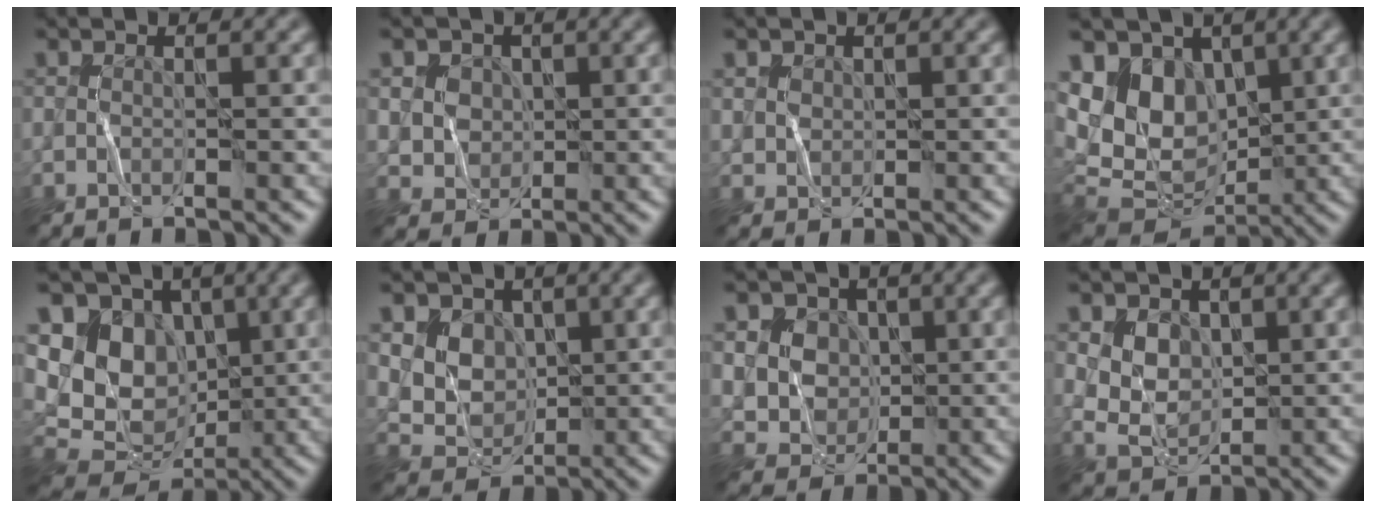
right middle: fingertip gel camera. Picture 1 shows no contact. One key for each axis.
{"total": 1.9, "fx": 0.9, "fy": 1.7, "fz": -0.3, "tx": -0.012, "ty": -0.005, "tz": 0.030}
{"total": 1.0, "fx": 0.7, "fy": 0.6, "fz": -0.3, "tx": 0.002, "ty": -0.003, "tz": 0.020}
{"total": 6.6, "fx": 2.6, "fy": 5.1, "fz": 3.4, "tx": -0.078, "ty": -0.008, "tz": 0.050}
{"total": 8.1, "fx": 2.8, "fy": 6.7, "fz": 3.4, "tx": -0.066, "ty": 0.008, "tz": 0.044}
{"total": 5.4, "fx": 2.5, "fy": 4.5, "fz": 1.8, "tx": -0.051, "ty": 0.015, "tz": 0.045}
{"total": 3.6, "fx": 1.6, "fy": 3.2, "fz": 0.5, "tx": -0.027, "ty": 0.001, "tz": 0.038}
{"total": 2.4, "fx": 1.0, "fy": 2.1, "fz": 0.8, "tx": -0.024, "ty": 0.000, "tz": 0.026}